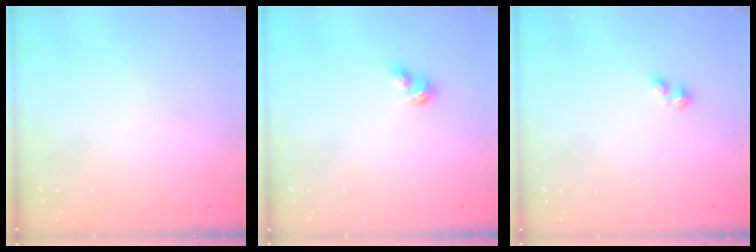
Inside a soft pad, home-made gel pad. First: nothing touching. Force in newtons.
{"total": 2.9, "press": 2.8, "slide": 0.5}
{"total": 1.5, "press": 1.5, "slide": 0.3}